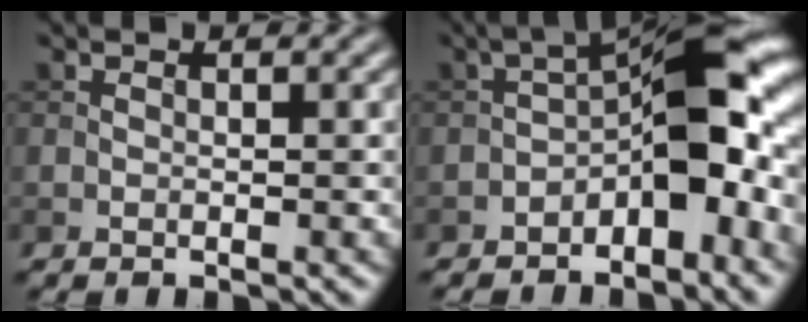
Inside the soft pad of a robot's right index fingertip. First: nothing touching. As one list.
[{"total": 10.0, "force": [-2.5, 4.3, 8.7], "torque": [-0.121, 0.026, -0.054]}]